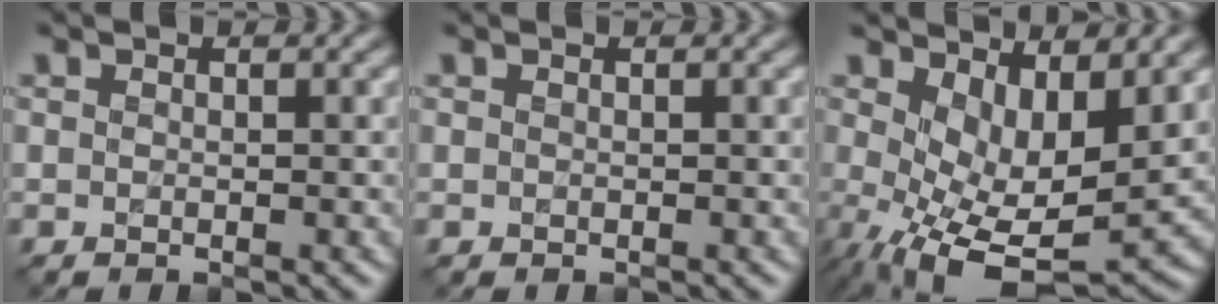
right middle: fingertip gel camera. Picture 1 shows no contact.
{"total": 0.0}
{"total": 9.6, "force": [0.0, 4.8, 8.4], "torque": [-0.160, -0.027, 0.011]}